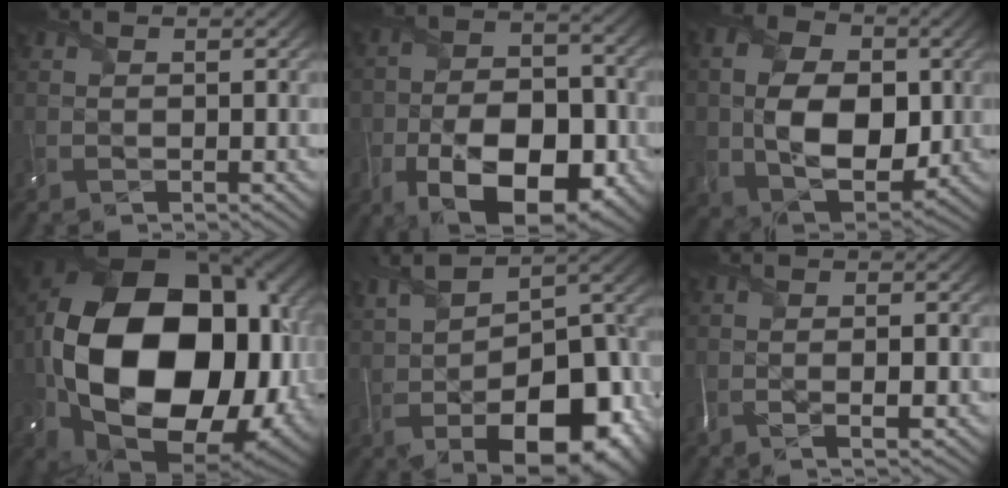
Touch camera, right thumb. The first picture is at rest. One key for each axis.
{"total": 14.8, "fx": -6.8, "fy": 8.6, "fz": 10.0, "tx": -0.145, "ty": -0.032, "tz": -0.112}
{"total": 11.9, "fx": -0.7, "fy": 8.1, "fz": 8.7, "tx": -0.179, "ty": -0.015, "tz": -0.004}
{"total": 22.8, "fx": -2.3, "fy": 15.7, "fz": 16.5, "tx": -0.388, "ty": -0.054, "tz": -0.004}
{"total": 17.3, "fx": -3.5, "fy": 9.7, "fz": 13.9, "tx": -0.209, "ty": -0.039, "tz": -0.022}
{"total": 2.3, "fx": -0.7, "fy": 0.1, "fz": 2.2, "tx": -0.037, "ty": -0.004, "tz": -0.013}